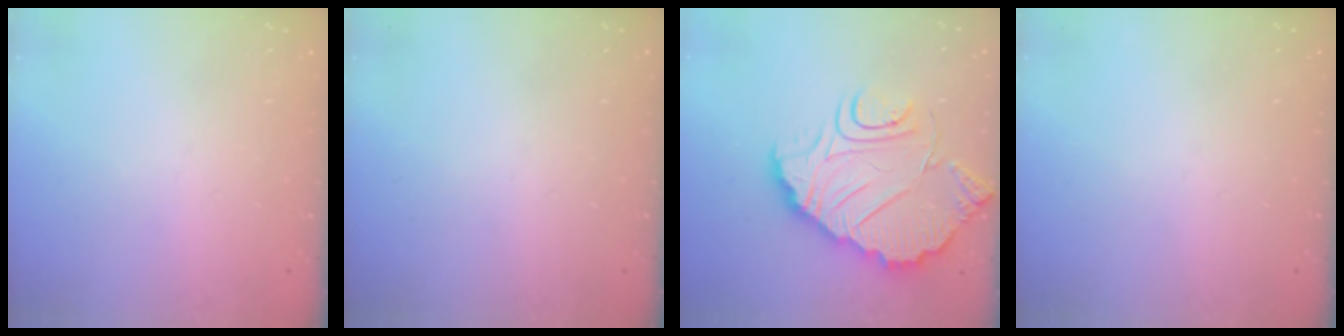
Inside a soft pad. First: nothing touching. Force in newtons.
{"total": 0.0}
{"total": 14.6, "press": 14.6, "slide": 1.3}
{"total": 0.0}